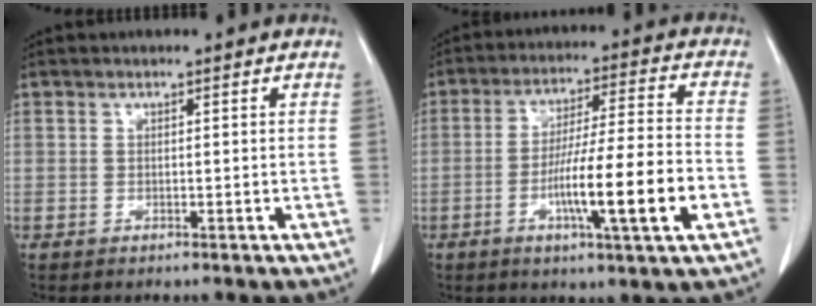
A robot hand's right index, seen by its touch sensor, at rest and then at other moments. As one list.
[{"total": 14.2, "force": [-4.5, 0.1, 13.4], "torque": [-0.232, -0.005, -0.077]}]